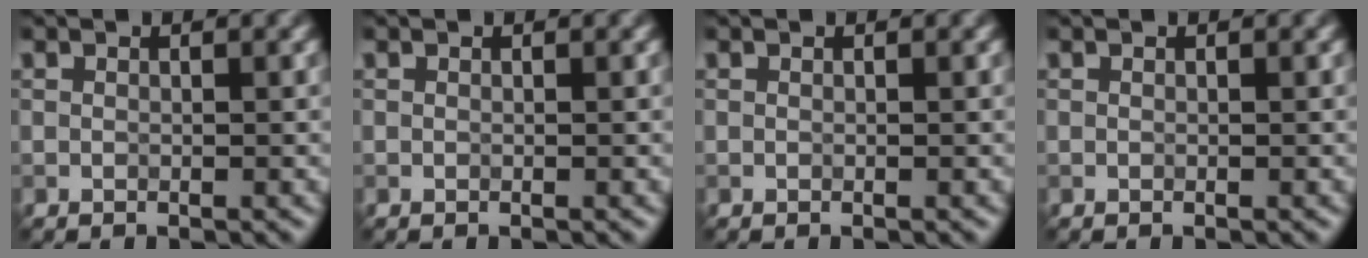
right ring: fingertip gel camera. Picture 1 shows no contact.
{"total": 0.0}
{"total": 0.0}
{"total": 0.0}